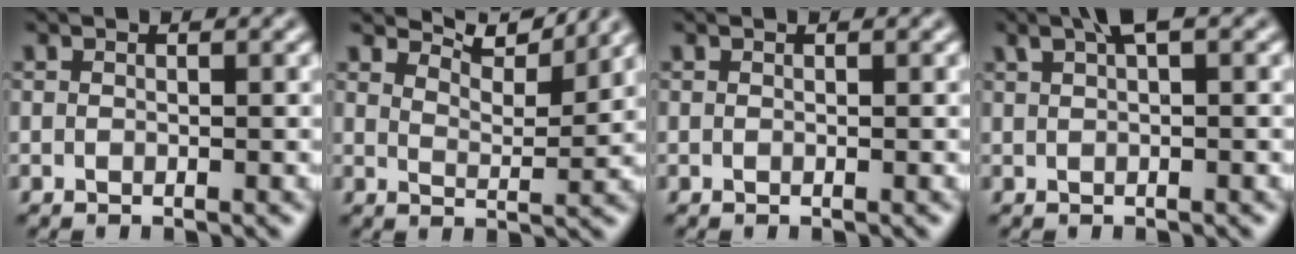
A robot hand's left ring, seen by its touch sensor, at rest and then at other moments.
{"total": 5.5, "force": [5.2, 0.5, 1.6], "torque": [-0.040, 0.005, 0.072]}
{"total": 0.0}
{"total": 2.3, "force": [1.3, 0.4, 1.8], "torque": [-0.030, 0.006, 0.023]}